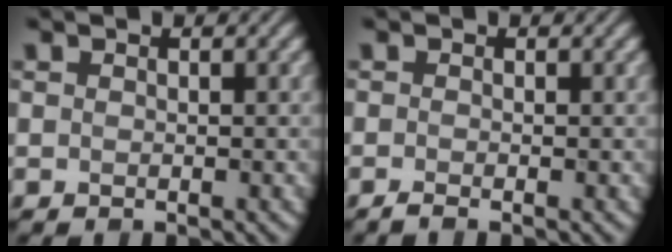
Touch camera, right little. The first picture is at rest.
{"total": 1.1, "force": [-0.6, 0.2, 0.9], "torque": [-0.012, -0.007, -0.016]}